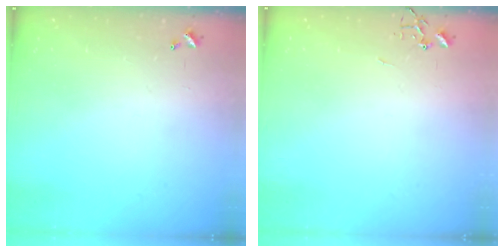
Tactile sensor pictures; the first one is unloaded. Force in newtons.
{"total": 0.0}